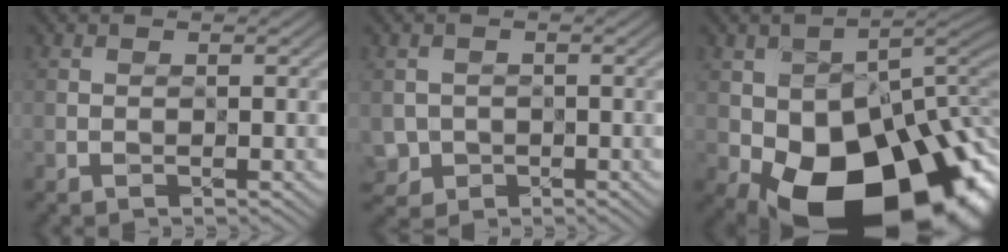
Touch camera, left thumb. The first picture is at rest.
{"total": 1.8, "force": [-0.5, 1.7, -0.5], "torque": [0.004, -0.010, -0.012]}
{"total": 19.8, "force": [-7.1, 12.4, 13.7], "torque": [-0.195, -0.050, -0.092]}